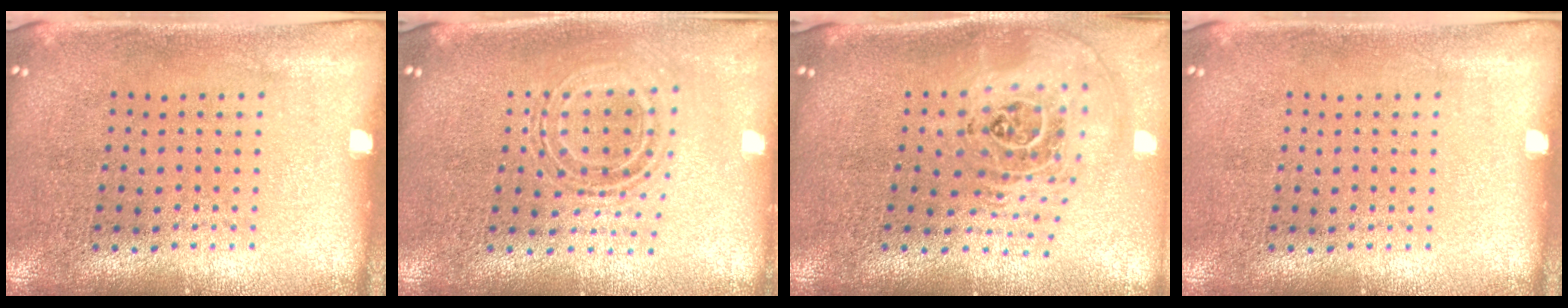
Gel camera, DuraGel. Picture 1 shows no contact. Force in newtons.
{"total": 0.8, "press": 0.8, "slide": 0.1}
{"total": 2.6, "press": 1.9, "slide": 1.8}
{"total": 0.0}